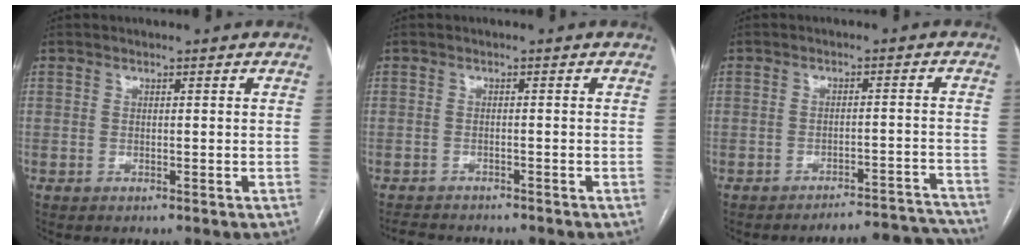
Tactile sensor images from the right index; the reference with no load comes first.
{"total": 5.6, "force": [-5.2, 1.1, 1.8], "torque": [-0.030, -0.008, -0.075]}
{"total": 12.1, "force": [-12.1, -0.4, 0.3], "torque": [0.023, 0.021, -0.147]}